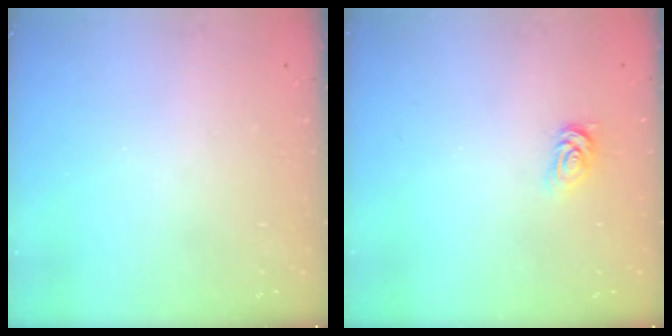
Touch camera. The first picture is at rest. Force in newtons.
{"total": 2.5, "press": 2.5, "slide": 0.3}